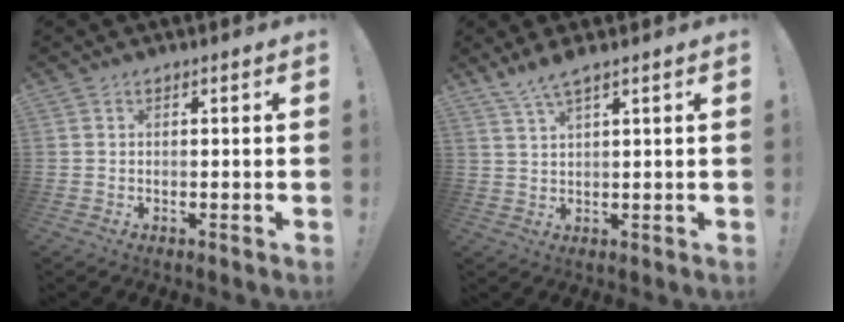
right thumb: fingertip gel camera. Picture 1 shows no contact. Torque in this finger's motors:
{"motor_torque": [0.00, 0.00, 0.00, 0.00, 0.00]}